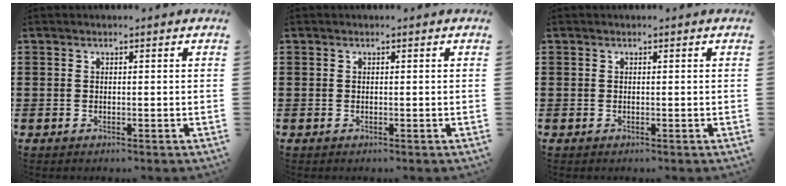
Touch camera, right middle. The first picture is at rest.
{"total": 0.0}
{"total": 0.0}